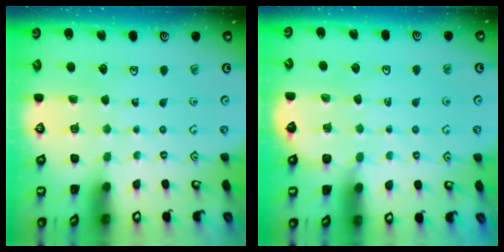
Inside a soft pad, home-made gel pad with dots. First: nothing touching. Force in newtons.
{"total": 2.4, "press": 2.4, "slide": 0.2}